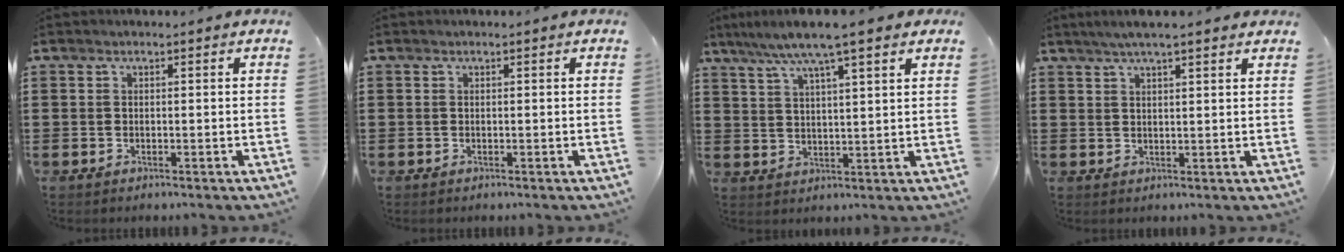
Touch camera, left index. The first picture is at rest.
{"total": 0.0}
{"total": 7.7, "force": [5.8, 0.4, 5.0], "torque": [-0.111, -0.013, 0.102]}
{"total": 3.8, "force": [2.9, 0.4, 2.3], "torque": [-0.051, 0.002, 0.052]}